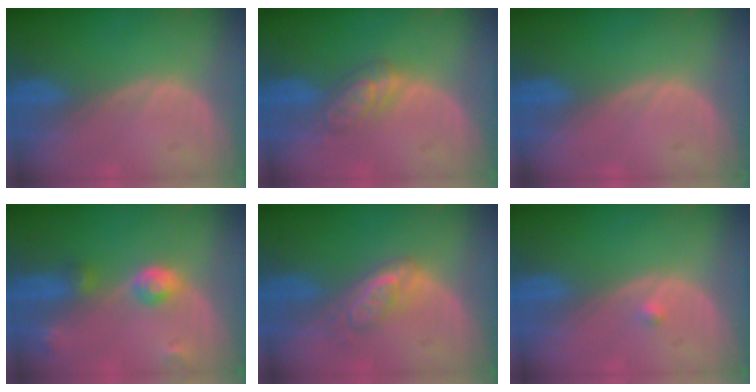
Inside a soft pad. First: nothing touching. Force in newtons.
{"total": 4.6, "press": 4.5, "slide": 1.0}
{"total": 0.0}
{"total": 4.6, "press": 4.2, "slide": 1.9}
{"total": 4.9, "press": 4.6, "slide": 1.8}
{"total": 0.8, "press": 0.6, "slide": 0.4}